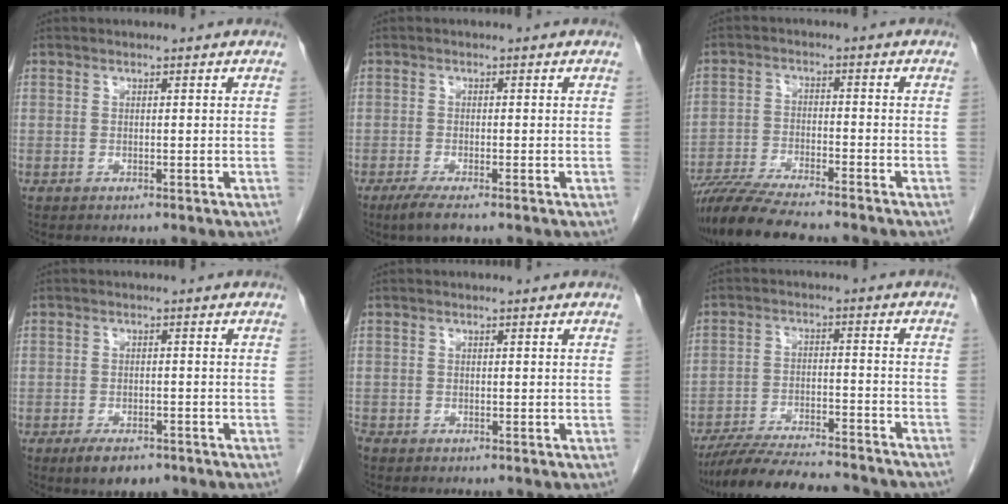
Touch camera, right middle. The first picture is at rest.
{"total": 2.8, "force": [-1.9, 0.0, 2.0], "torque": [-0.045, -0.009, -0.039]}
{"total": 11.2, "force": [-9.7, 0.7, 5.4], "torque": [-0.091, -0.026, -0.162]}
{"total": 4.8, "force": [-3.3, 1.9, 2.9], "torque": [-0.050, -0.005, -0.047]}
{"total": 1.1, "force": [-0.9, 0.6, 0.4], "torque": [-0.014, -0.003, -0.016]}
{"total": 18.7, "force": [-16.7, 2.6, 7.9], "torque": [-0.129, -0.014, -0.247]}